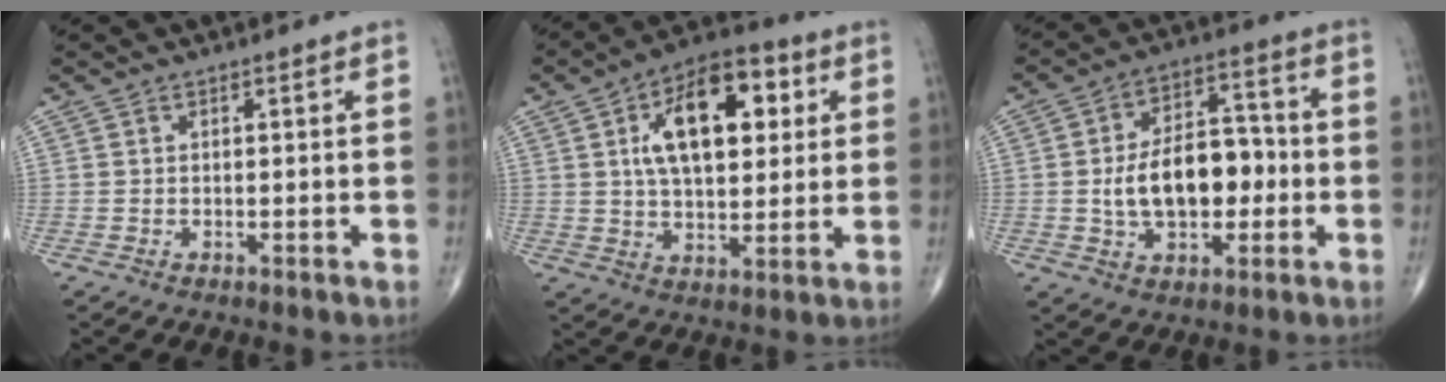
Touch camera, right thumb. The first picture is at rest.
{"total": 17.6, "force": [4.9, 9.3, 14.1], "torque": [-0.194, 0.005, 0.077]}
{"total": 14.3, "force": [-1.4, 8.6, 11.4], "torque": [-0.164, 0.031, -0.021]}